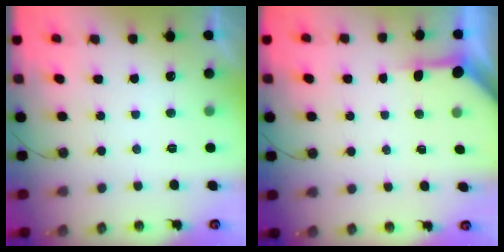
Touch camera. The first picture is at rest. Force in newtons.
{"total": 3.9, "press": 3.9, "slide": 0.2}